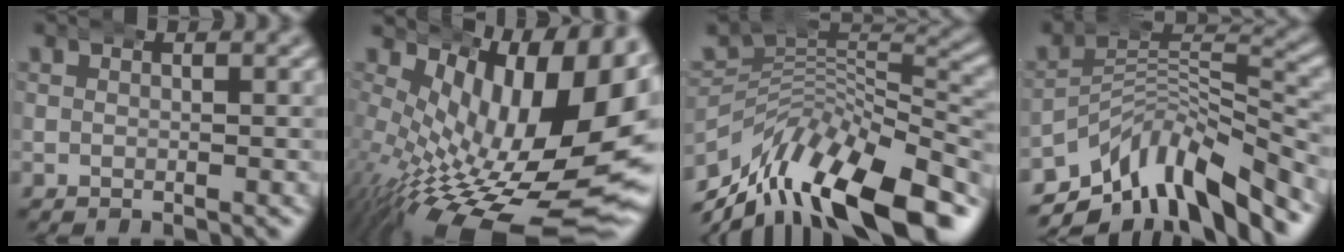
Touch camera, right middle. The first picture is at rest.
{"total": 14.6, "force": [-0.8, 6.9, 12.8], "torque": [-0.192, -0.030, 0.016]}
{"total": 13.7, "force": [-6.8, 7.5, 9.2], "torque": [-0.112, -0.001, -0.113]}
{"total": 10.9, "force": [-6.1, 6.4, 6.4], "torque": [-0.071, 0.005, -0.111]}